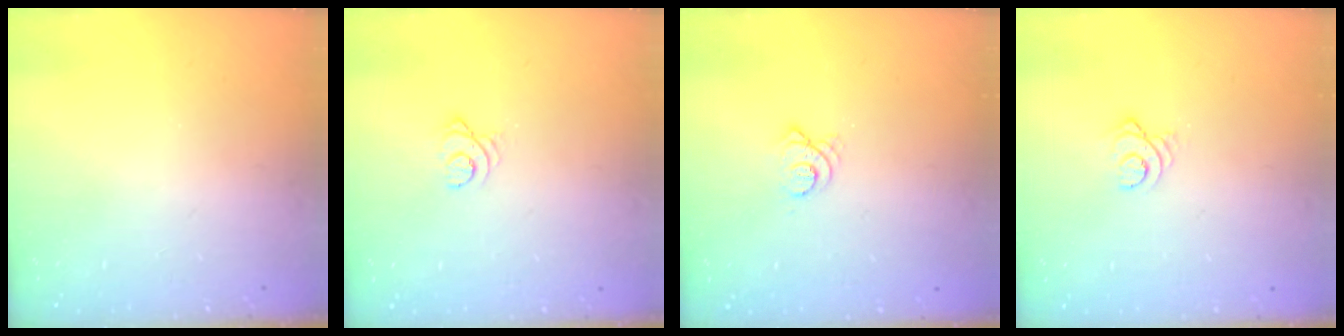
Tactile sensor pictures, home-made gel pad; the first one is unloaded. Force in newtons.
{"total": 2.8, "press": 2.8, "slide": 0.3}
{"total": 3.7, "press": 3.7, "slide": 0.0}
{"total": 3.5, "press": 3.5, "slide": 0.2}